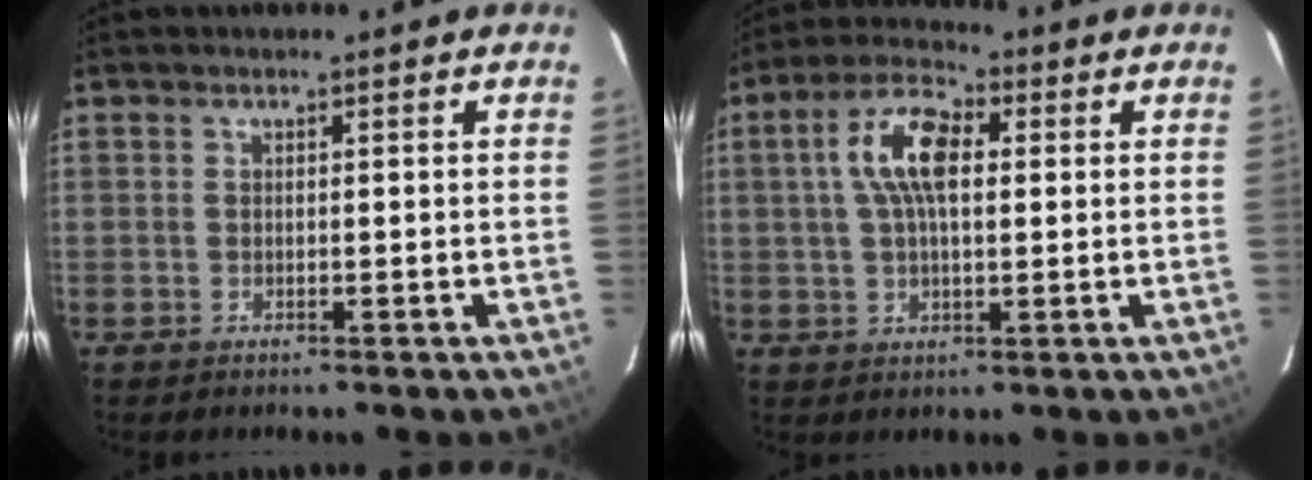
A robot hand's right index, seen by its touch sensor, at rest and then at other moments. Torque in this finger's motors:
{"motor_torque": [1.32, 0.10, 0.36, 0.17]}